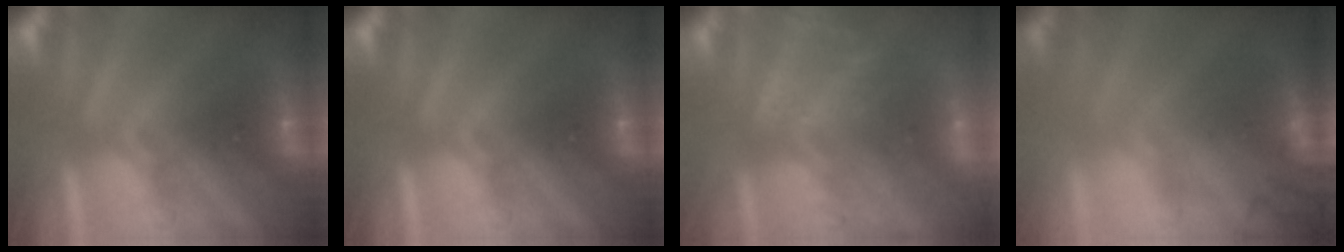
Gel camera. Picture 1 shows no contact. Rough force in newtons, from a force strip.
{"total": 0.0}
{"total": 3.1}
{"total": 3.8}